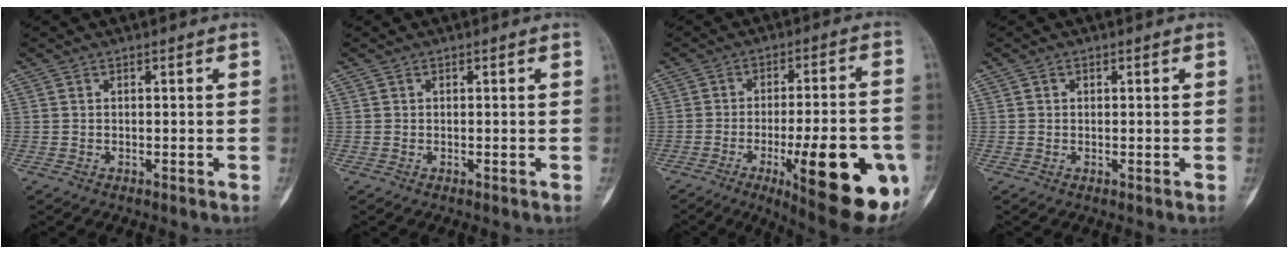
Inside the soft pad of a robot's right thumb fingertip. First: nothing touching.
{"total": 0.0}
{"total": 23.3, "force": [-8.0, 6.3, 21.0], "torque": [-0.237, 0.004, -0.096]}
{"total": 0.6, "force": [0.2, 0.6, 0.2], "torque": [0.000, 0.001, 0.003]}